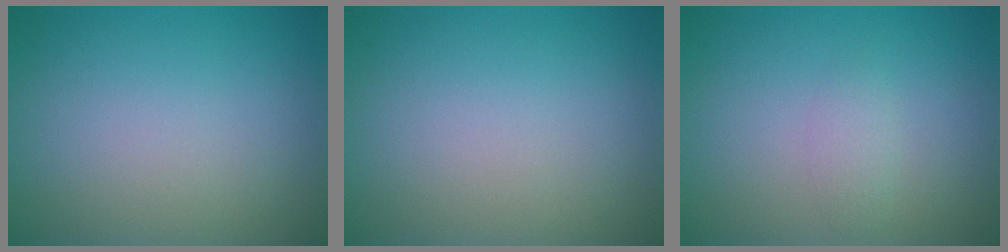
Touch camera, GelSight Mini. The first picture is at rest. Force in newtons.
{"total": 0.0}
{"total": 1.1, "press": 1.1, "slide": 0.0}